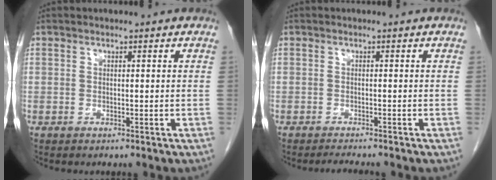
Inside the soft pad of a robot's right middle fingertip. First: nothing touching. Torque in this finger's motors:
{"motor_torque": [0.11, -0.09, 0.00, 0.00]}